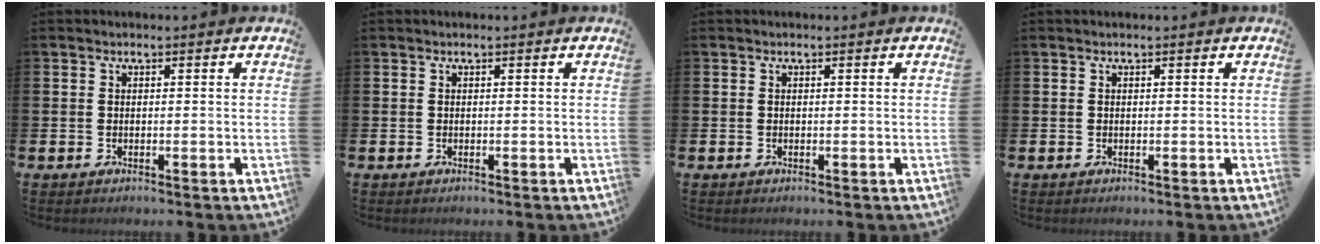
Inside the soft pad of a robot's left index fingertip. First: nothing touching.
{"total": 0.0}
{"total": 0.0}
{"total": 0.0}